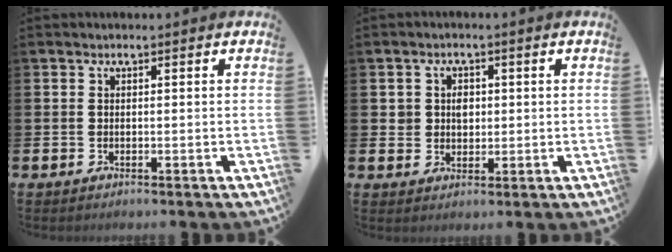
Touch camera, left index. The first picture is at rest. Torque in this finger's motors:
{"motor_torque": [0.17, -0.01, 0.02, 0.01]}